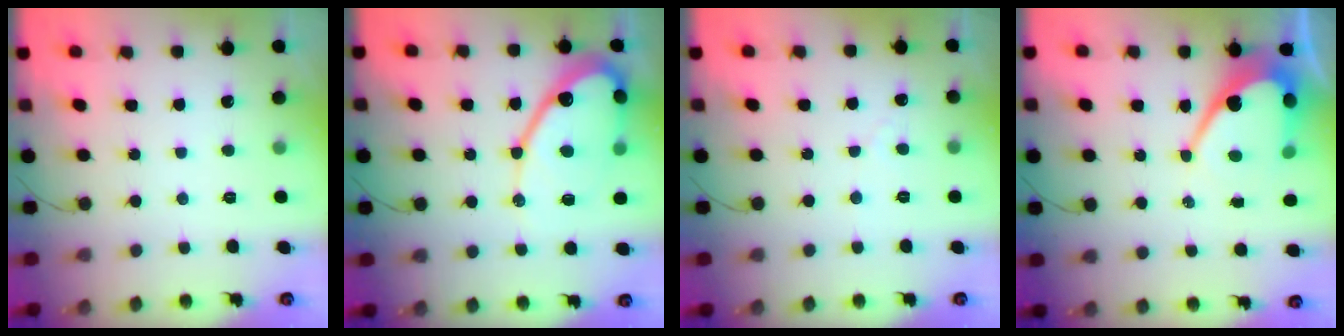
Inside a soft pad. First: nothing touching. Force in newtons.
{"total": 15.8, "press": 15.8, "slide": 1.2}
{"total": 1.9, "press": 1.9, "slide": 0.1}
{"total": 12.2, "press": 12.1, "slide": 0.9}